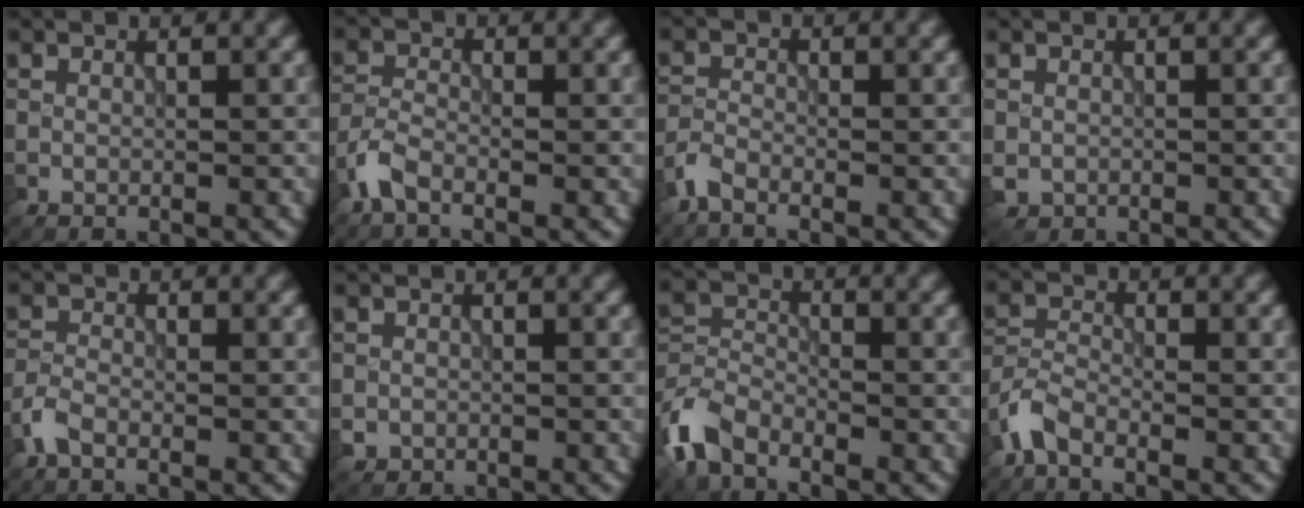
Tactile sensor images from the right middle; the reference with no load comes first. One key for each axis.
{"total": 2.5, "fx": -1.7, "fy": 0.9, "fz": 1.5, "tx": -0.038, "ty": 0.001, "tz": -0.048}
{"total": 2.0, "fx": -1.7, "fy": 0.6, "fz": 1.0, "tx": -0.024, "ty": -0.002, "tz": -0.046}
{"total": 1.4, "fx": -0.4, "fy": 1.2, "fz": 0.5, "tx": -0.008, "ty": -0.006, "tz": -0.009}
{"total": 1.7, "fx": -1.2, "fy": 0.6, "fz": 1.0, "tx": -0.025, "ty": 0.001, "tz": -0.035}
{"total": 1.0, "fx": -0.3, "fy": 0.9, "fz": 0.1, "tx": 0.004, "ty": -0.005, "tz": -0.008}
{"total": 5.0, "fx": -3.8, "fy": 2.3, "fz": 2.4, "tx": -0.053, "ty": -0.004, "tz": -0.089}
{"total": 2.8, "fx": -2.1, "fy": 1.1, "fz": 1.5, "tx": -0.035, "ty": 0.002, "tz": -0.057}